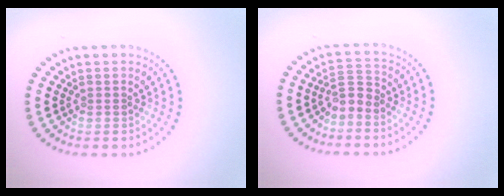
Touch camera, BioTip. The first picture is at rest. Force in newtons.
{"total": 1.9, "press": 1.4, "slide": 1.2}